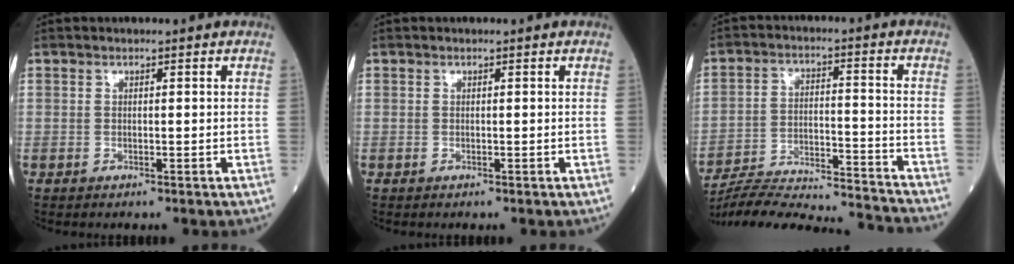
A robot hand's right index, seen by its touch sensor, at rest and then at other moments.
{"total": 0.0}
{"total": 21.7, "force": [-20.8, 0.2, 6.0], "torque": [-0.111, -0.013, -0.310]}